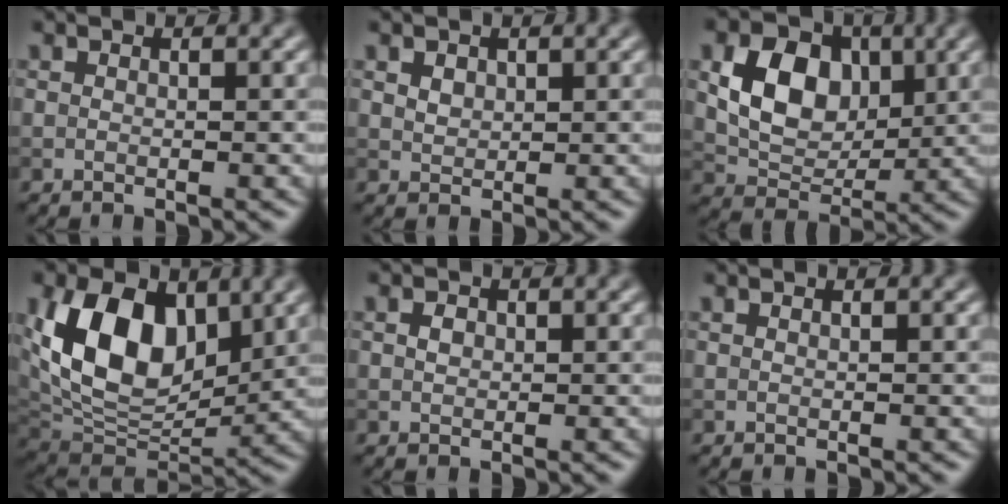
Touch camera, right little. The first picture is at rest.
{"total": 1.3, "force": [0.6, 1.0, 0.6], "torque": [-0.012, -0.002, 0.010]}
{"total": 6.8, "force": [1.5, 5.0, 4.4], "torque": [-0.079, 0.000, 0.026]}
{"total": 11.3, "force": [3.4, 7.1, 8.1], "torque": [-0.161, -0.006, 0.058]}
{"total": 0.9, "force": [0.1, 0.7, 0.5], "torque": [-0.011, 0.000, 0.002]}
{"total": 0.0}